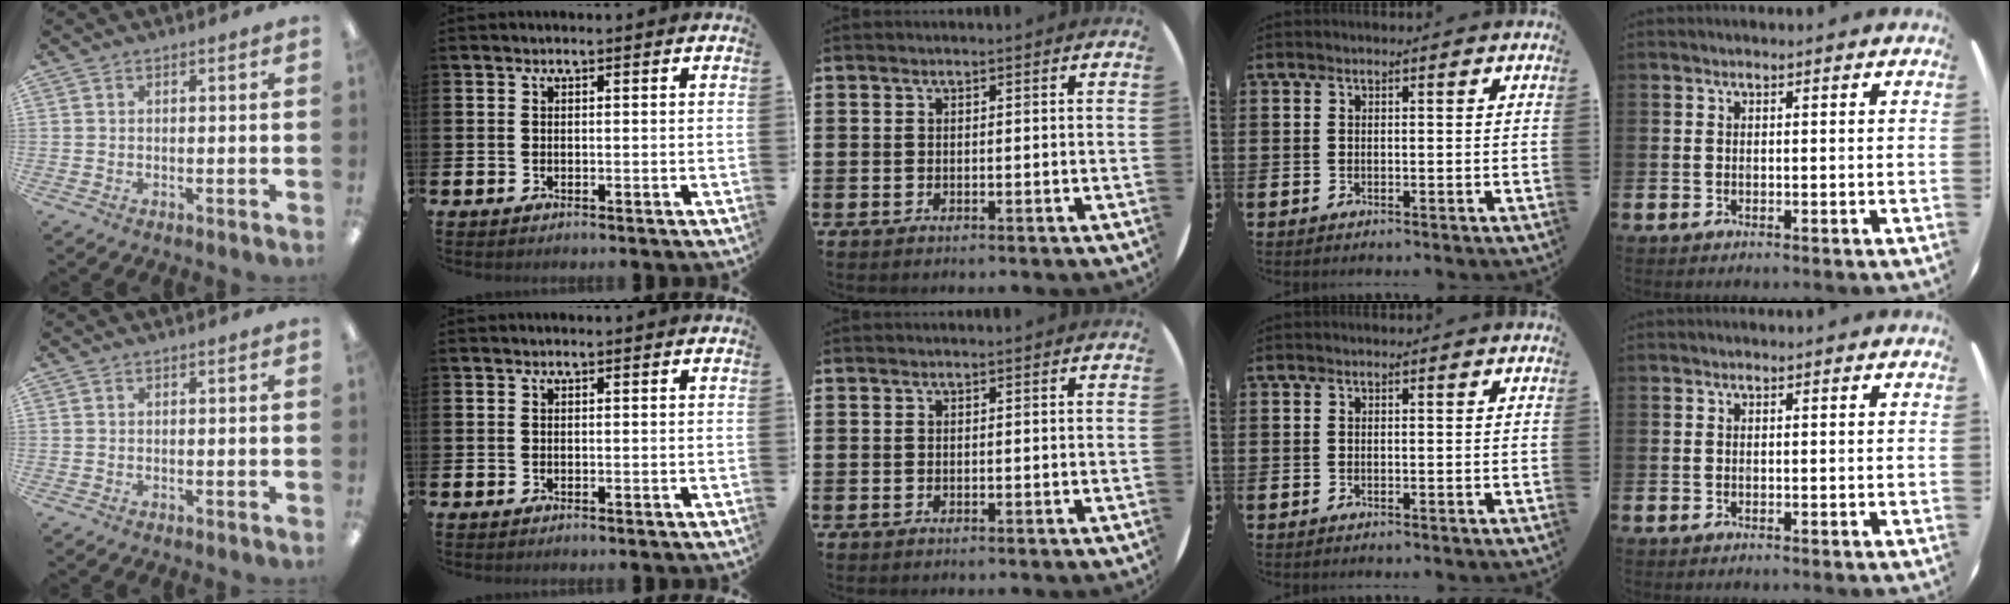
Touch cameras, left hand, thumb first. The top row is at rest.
{}